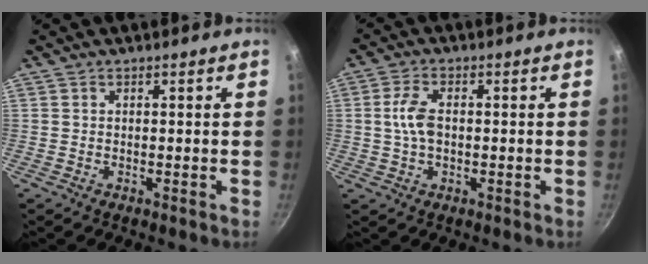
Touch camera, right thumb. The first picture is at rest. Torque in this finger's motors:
{"motor_torque": [0.03, 0.02, 0.18, 0.30, 0.09]}